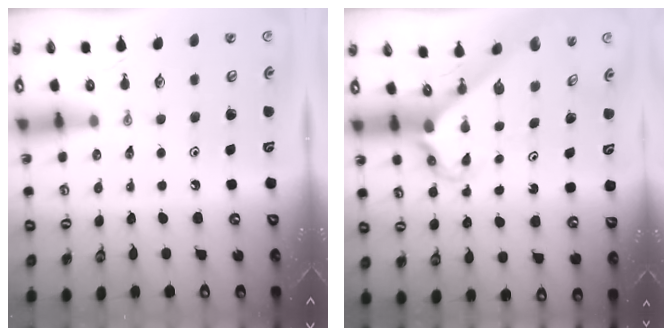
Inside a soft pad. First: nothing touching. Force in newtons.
{"total": 2.6, "press": 2.6, "slide": 0.2}